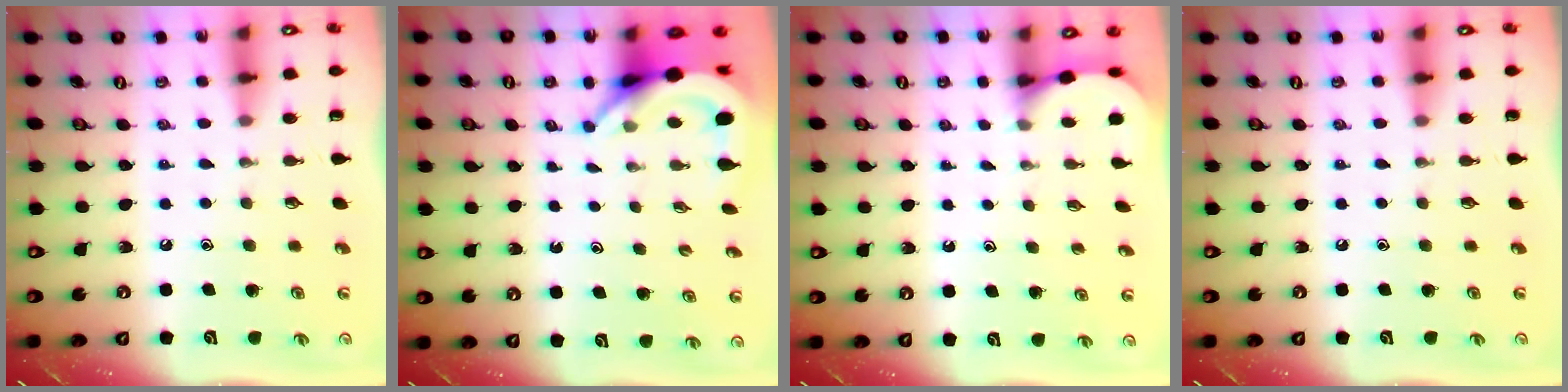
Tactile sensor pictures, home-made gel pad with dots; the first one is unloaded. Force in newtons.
{"total": 5.7, "press": 5.7, "slide": 0.4}
{"total": 1.9, "press": 1.9, "slide": 0.2}
{"total": 0.0}